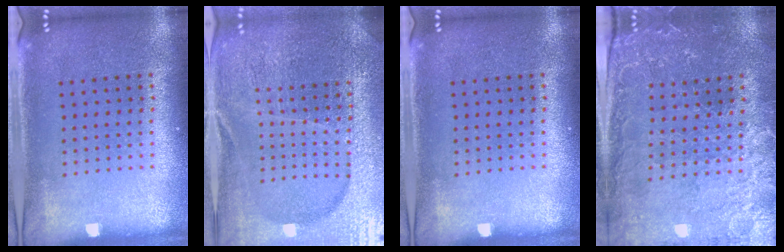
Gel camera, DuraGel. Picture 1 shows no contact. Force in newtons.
{"total": 5.2, "press": 4.8, "slide": 2.2}
{"total": 0.0}
{"total": 1.2, "press": 1.2, "slide": 0.4}